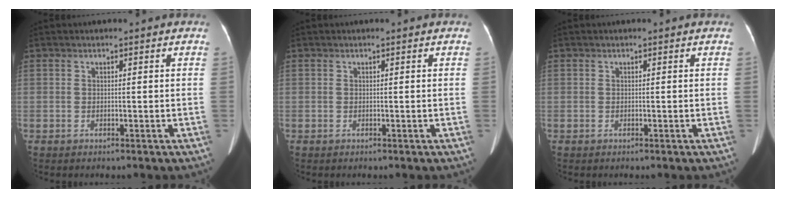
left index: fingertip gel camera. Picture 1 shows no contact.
{"total": 0.0}
{"total": 0.0}